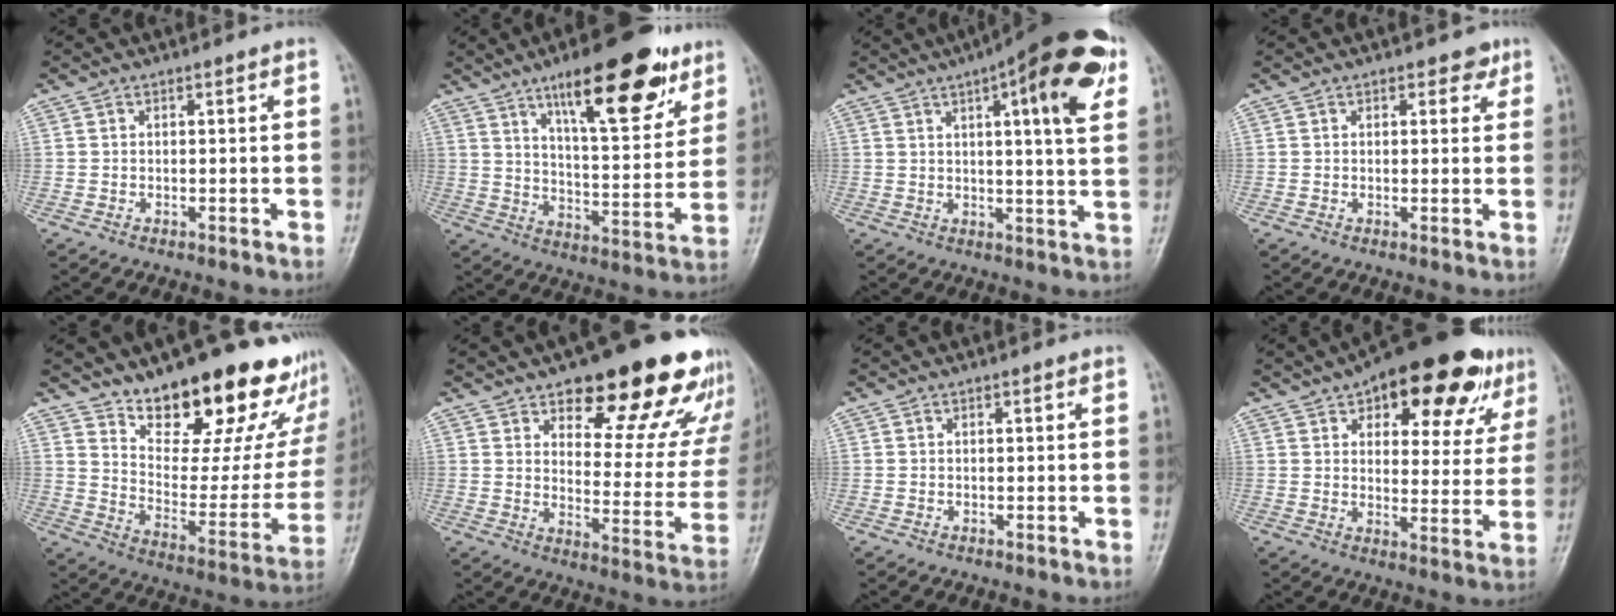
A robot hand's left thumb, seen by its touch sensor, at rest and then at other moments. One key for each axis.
{"total": 20.9, "fx": 12.4, "fy": 6.8, "fz": 15.4, "tx": -0.186, "ty": -0.052, "tz": 0.194}
{"total": 17.9, "fx": 8.1, "fy": 4.3, "fz": 15.4, "tx": -0.193, "ty": -0.008, "tz": 0.107}
{"total": 2.6, "fx": 1.5, "fy": 1.7, "fz": 1.2, "tx": 0.008, "ty": -0.005, "tz": 0.016}
{"total": 25.4, "fx": 19.0, "fy": 10.3, "fz": 13.4, "tx": -0.147, "ty": -0.115, "tz": 0.270}
{"total": 23.6, "fx": 15.9, "fy": 9.2, "fz": 14.8, "tx": -0.138, "ty": -0.080, "tz": 0.211}
{"total": 0.0}
{"total": 21.9, "fx": 12.0, "fy": 10.0, "fz": 15.3, "tx": -0.164, "ty": -0.013, "tz": 0.166}